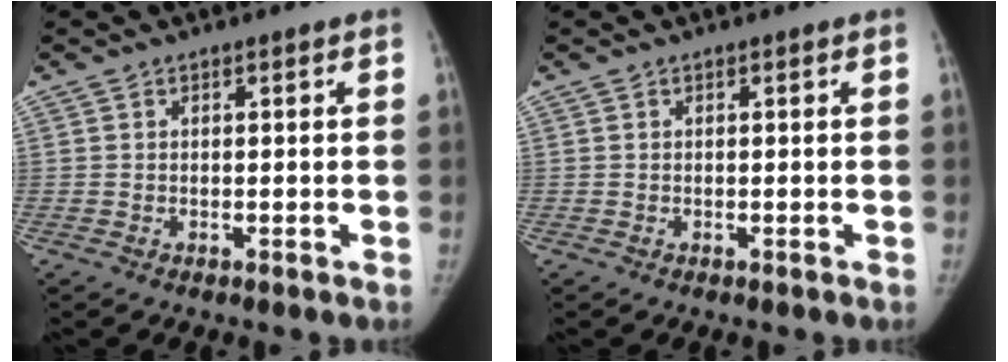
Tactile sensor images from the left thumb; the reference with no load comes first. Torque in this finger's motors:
{"motor_torque": [-0.06, 0.06, 0.12, -0.12, 0.00]}